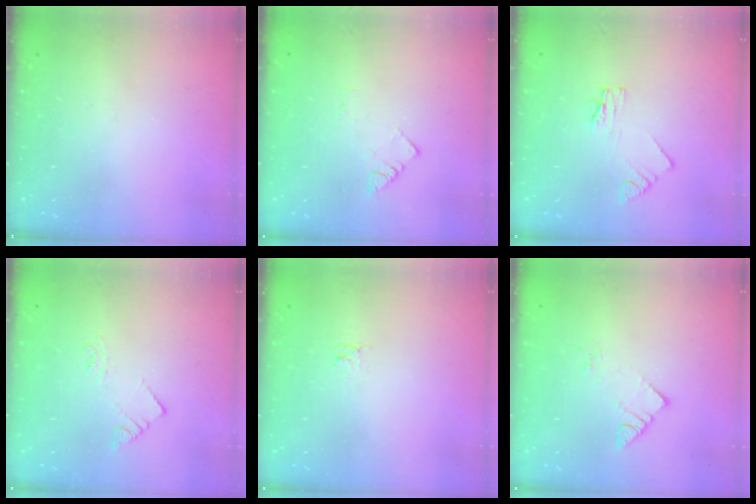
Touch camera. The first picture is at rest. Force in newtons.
{"total": 2.6, "press": 2.5, "slide": 0.2}
{"total": 2.2, "press": 2.2, "slide": 0.3}
{"total": 2.1, "press": 2.1, "slide": 0.1}
{"total": 2.4, "press": 2.4, "slide": 0.3}
{"total": 2.8, "press": 2.8, "slide": 0.1}